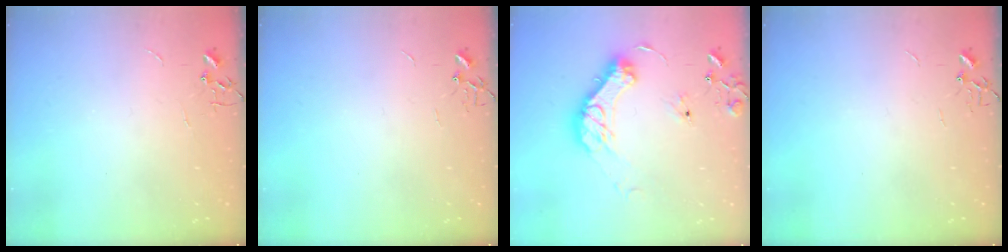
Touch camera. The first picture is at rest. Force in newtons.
{"total": 0.0}
{"total": 14.1, "press": 14.0, "slide": 2.1}
{"total": 0.0}